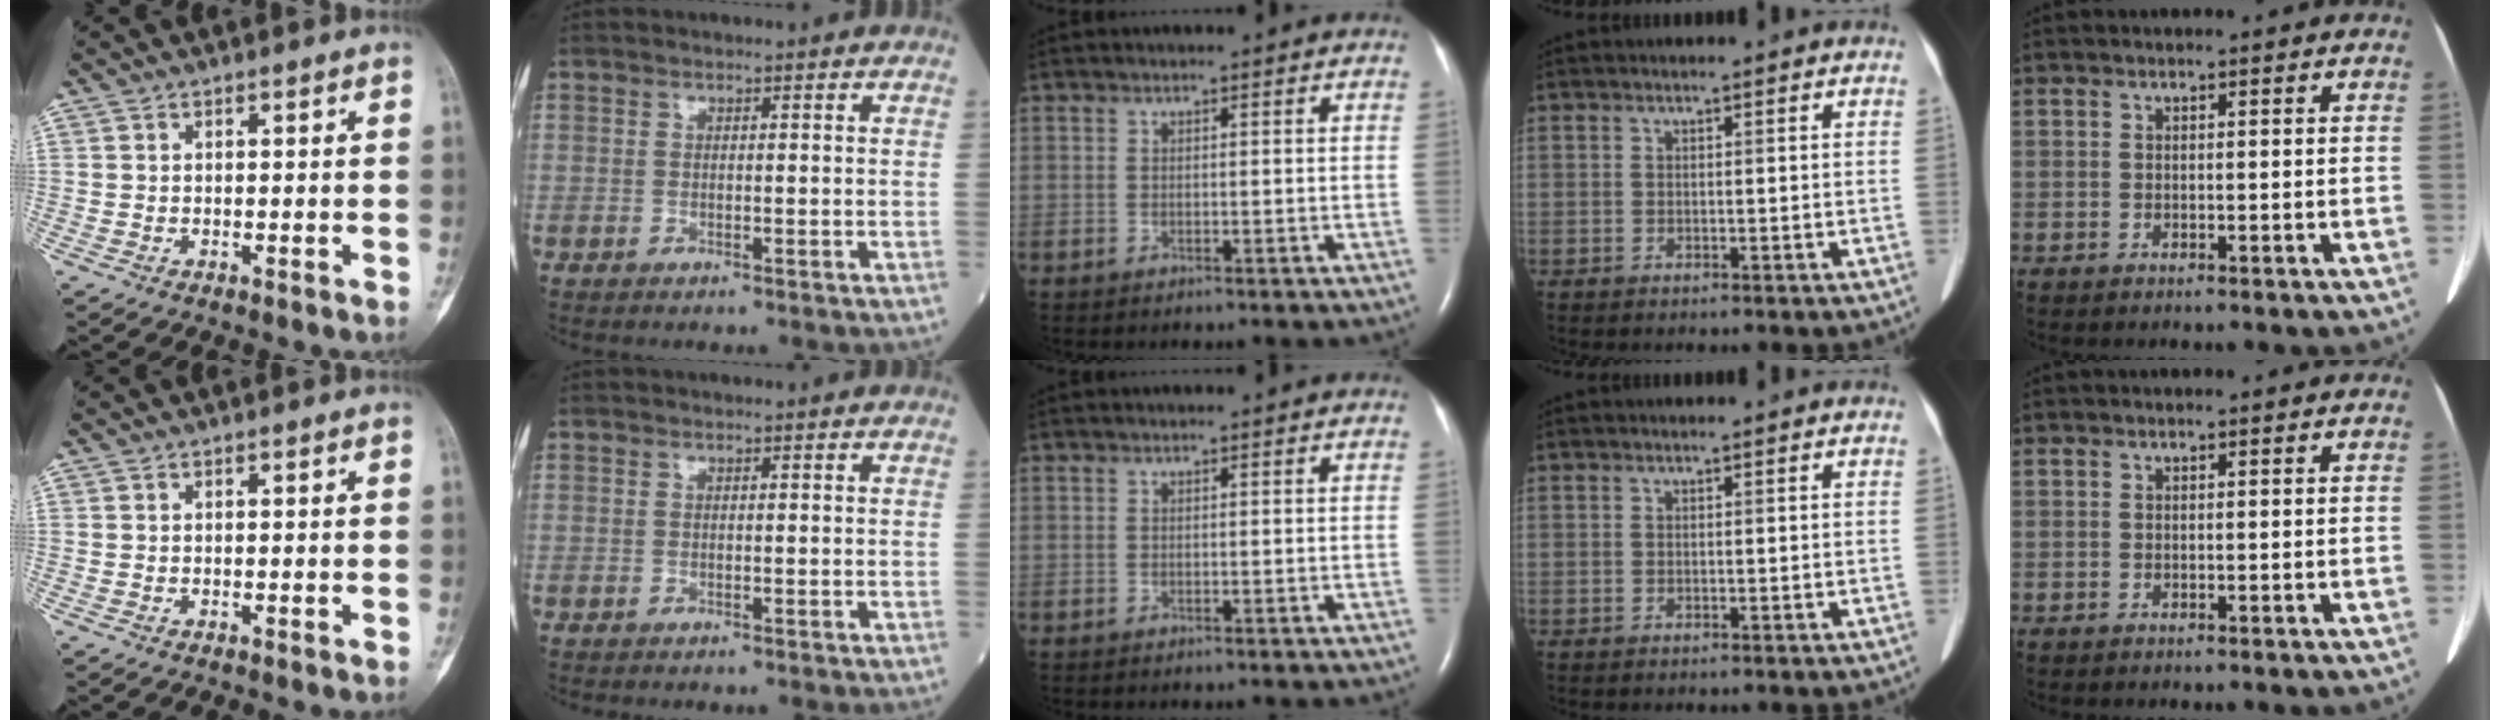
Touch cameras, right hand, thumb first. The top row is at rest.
{}